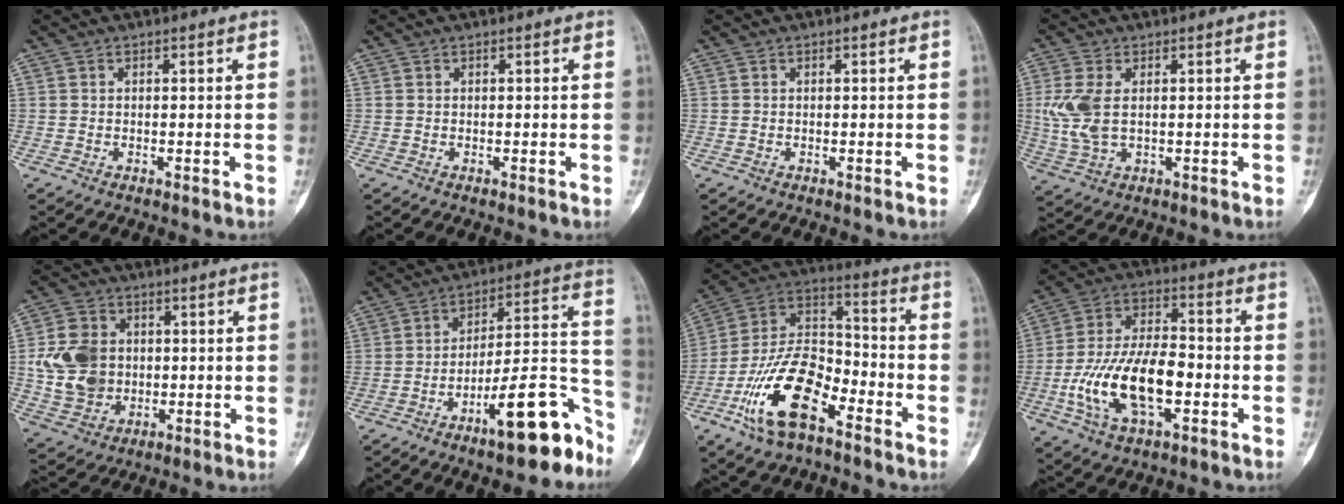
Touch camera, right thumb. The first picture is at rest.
{"total": 0.0}
{"total": 0.0}
{"total": 7.4, "force": [0.8, 4.2, 6.0], "torque": [-0.152, -0.001, 0.024]}
{"total": 12.1, "force": [0.5, 9.9, 6.9], "torque": [-0.112, 0.004, 0.015]}
{"total": 17.9, "force": [-10.6, 5.1, 13.5], "torque": [-0.164, 0.098, -0.167]}
{"total": 18.1, "force": [-9.3, 8.6, 13.0], "torque": [-0.232, 0.067, -0.181]}
{"total": 17.5, "force": [-4.3, 8.8, 14.5], "torque": [-0.276, 0.029, -0.073]}